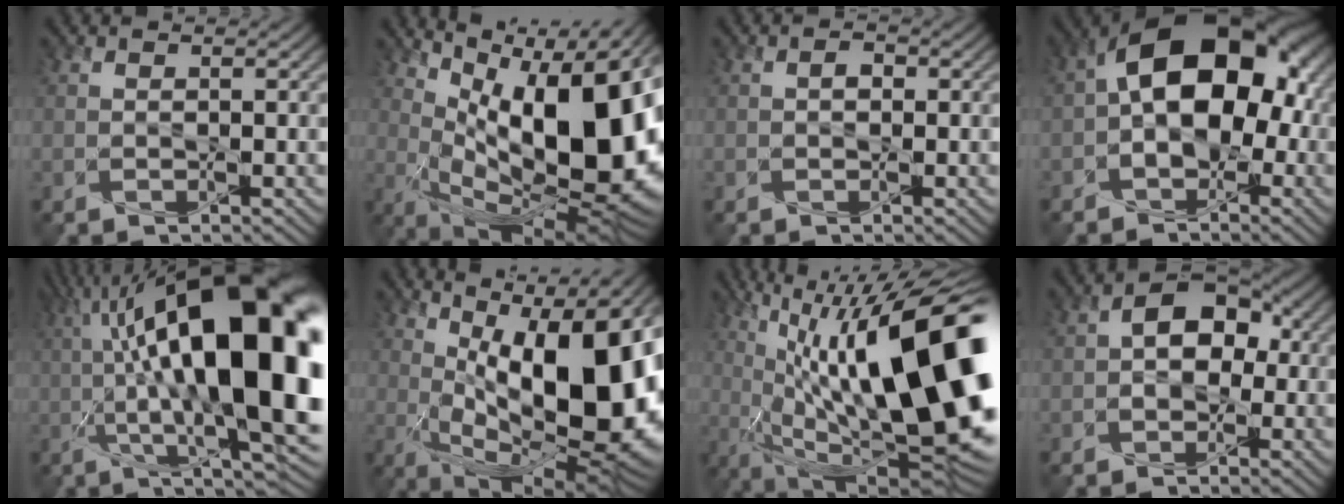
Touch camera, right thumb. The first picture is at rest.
{"total": 18.6, "force": [3.2, 7.6, 16.7], "torque": [-0.242, 0.008, 0.068]}
{"total": 1.1, "force": [0.0, 0.9, 0.7], "torque": [-0.011, -0.002, -0.002]}
{"total": 15.0, "force": [0.5, 9.9, 11.3], "torque": [-0.156, 0.010, 0.003]}
{"total": 23.1, "force": [2.1, 8.2, 21.4], "torque": [-0.315, 0.028, 0.020]}
{"total": 20.3, "force": [2.1, 9.2, 18.0], "torque": [-0.253, 0.011, 0.038]}
{"total": 22.3, "force": [3.4, 7.7, 20.7], "torque": [-0.336, 0.030, 0.055]}
{"total": 5.6, "force": [-0.1, 4.1, 3.8], "torque": [-0.049, 0.009, -0.010]}